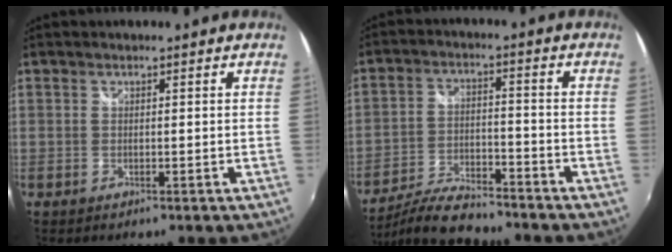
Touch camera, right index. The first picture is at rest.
{"total": 11.8, "force": [-10.6, 2.1, 4.8], "torque": [-0.113, -0.013, -0.186]}